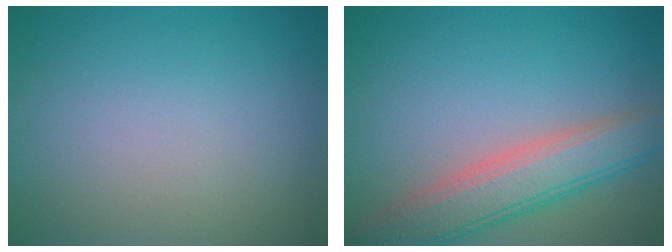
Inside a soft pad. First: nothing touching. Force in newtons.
{"total": 6.0, "press": 6.0, "slide": 0.2}